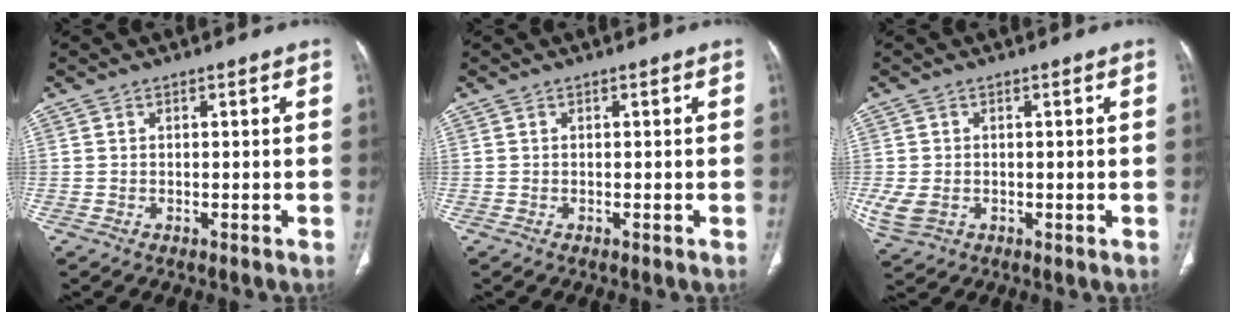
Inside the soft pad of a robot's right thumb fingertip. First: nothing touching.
{"total": 0.0}
{"total": 5.0, "force": [-0.7, 3.7, 3.3], "torque": [-0.080, -0.002, -0.003]}